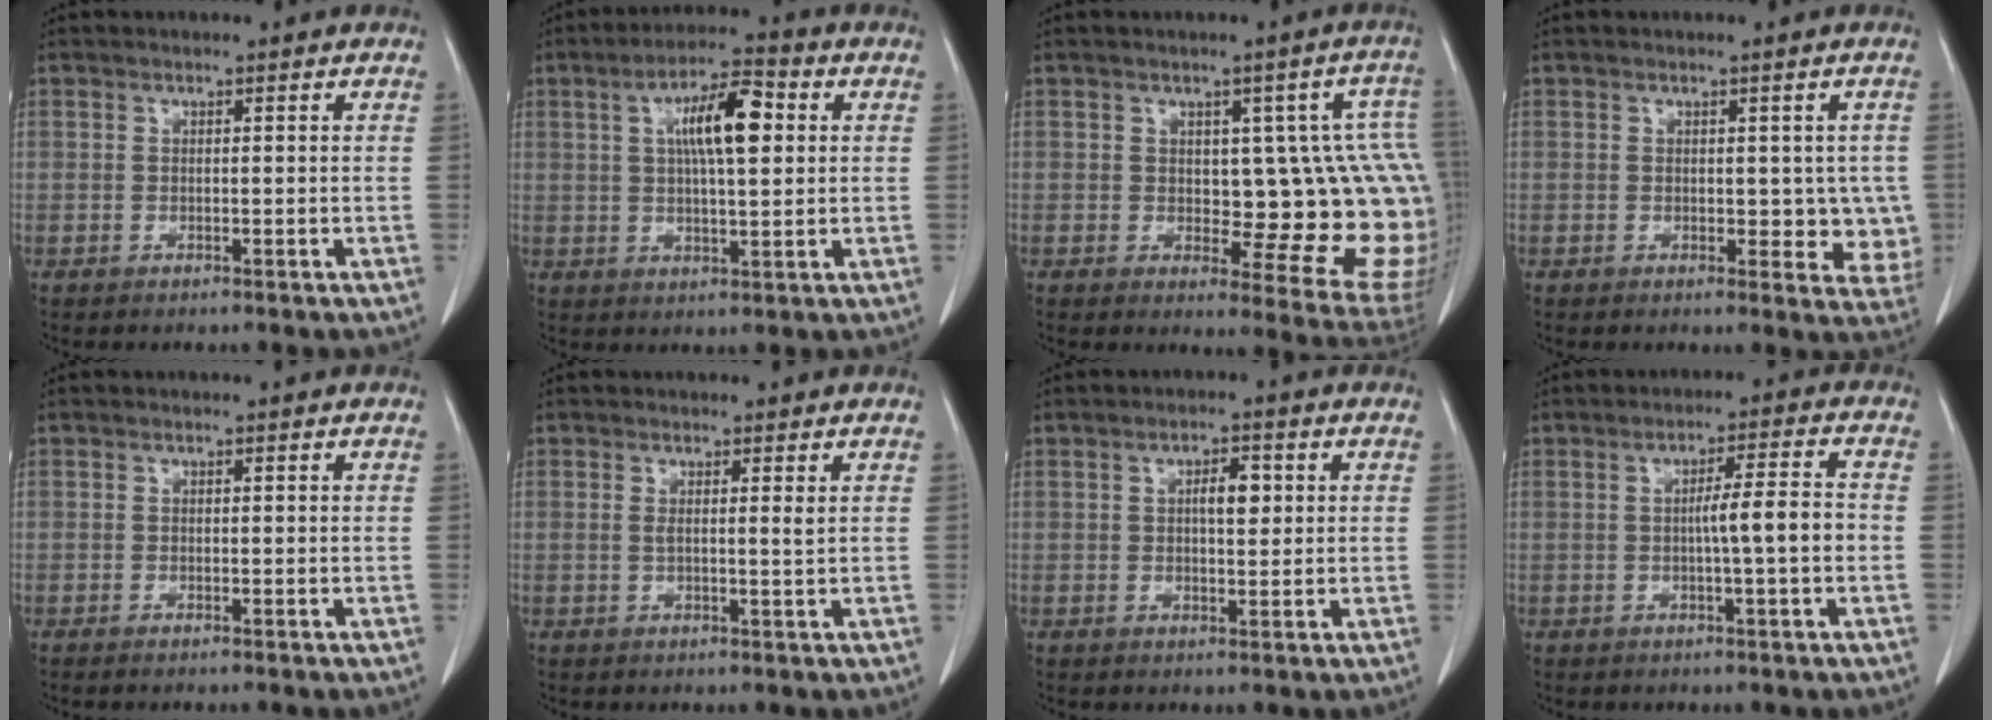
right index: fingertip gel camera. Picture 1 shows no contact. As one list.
[{"total": 9.7, "force": [2.5, 2.5, 9.0], "torque": [-0.157, 0.019, 0.039]}, {"total": 15.1, "force": [0.4, 5.7, 13.9], "torque": [-0.113, 0.011, 0.014]}, {"total": 5.4, "force": [0.2, 3.3, 4.2], "torque": [-0.018, 0.002, 0.005]}, {"total": 0.0}, {"total": 1.7, "force": [0.5, -0.1, 1.6], "torque": [-0.033, -0.003, 0.009]}, {"total": 3.6, "force": [0.8, 1.4, 3.2], "torque": [-0.049, 0.005, 0.012]}, {"total": 5.9, "force": [-0.6, -0.1, 5.8], "torque": [-0.087, 0.009, -0.011]}]